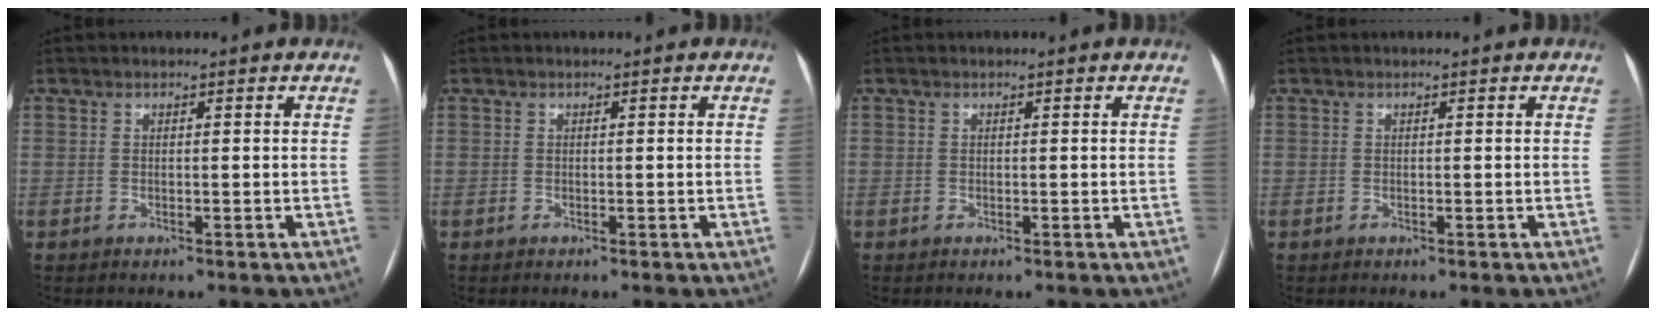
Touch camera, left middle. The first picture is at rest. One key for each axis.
{"total": 0.0}
{"total": 0.0}
{"total": 0.0}